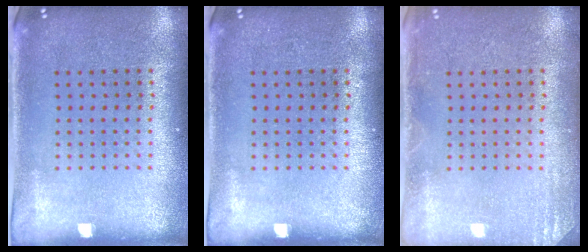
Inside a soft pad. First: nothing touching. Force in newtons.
{"total": 0.0}
{"total": 1.6, "press": 1.6, "slide": 0.3}